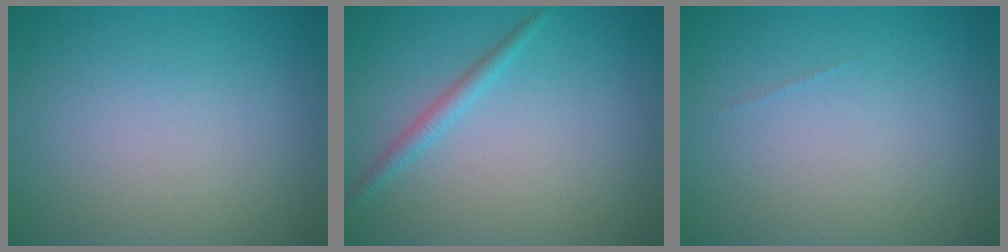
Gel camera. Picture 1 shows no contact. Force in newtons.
{"total": 1.4, "press": 1.4, "slide": 0.0}
{"total": 0.0}